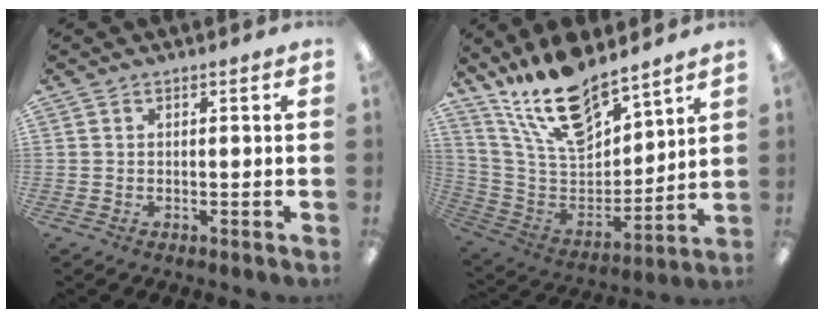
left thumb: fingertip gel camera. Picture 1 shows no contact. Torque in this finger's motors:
{"motor_torque": [0.40, 0.35, 1.40, -1.37, 0.13]}